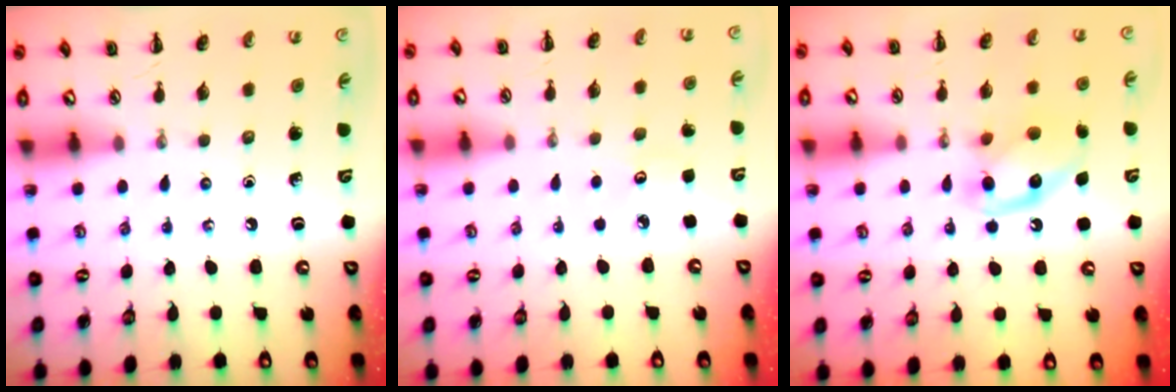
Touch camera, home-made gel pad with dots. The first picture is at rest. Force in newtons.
{"total": 3.3, "press": 3.3, "slide": 0.8}
{"total": 13.3, "press": 13.2, "slide": 1.7}